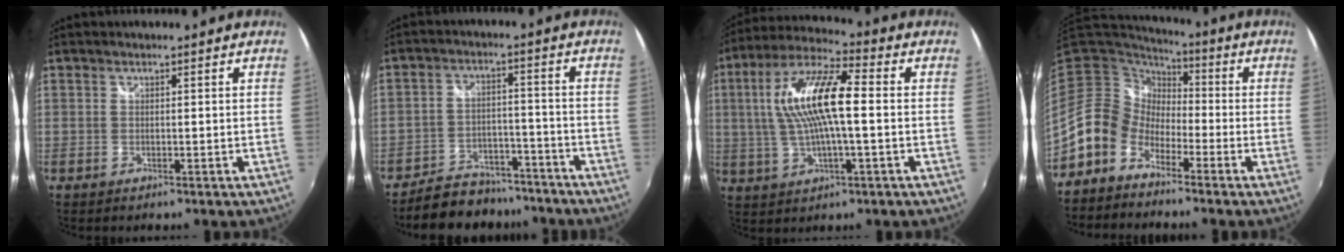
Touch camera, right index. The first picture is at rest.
{"total": 13.9, "force": [-11.9, 6.0, 3.8], "torque": [-0.098, 0.016, -0.162]}
{"total": 14.6, "force": [1.2, 3.7, 14.1], "torque": [-0.270, 0.016, 0.016]}
{"total": 10.9, "force": [-6.6, 7.9, 3.5], "torque": [-0.076, 0.021, -0.140]}